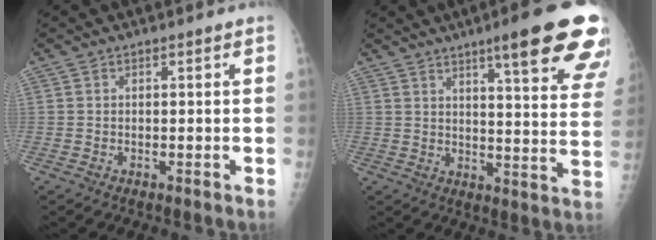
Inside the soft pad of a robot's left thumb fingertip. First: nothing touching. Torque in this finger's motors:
{"motor_torque": [2.10, 1.60, 1.16, -0.97, 0.32]}